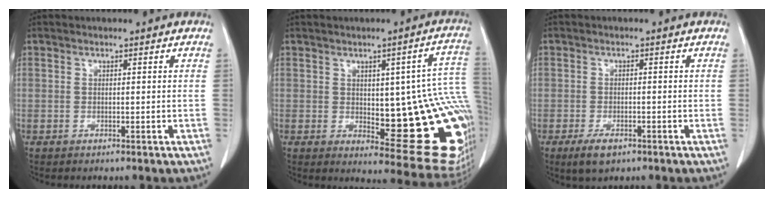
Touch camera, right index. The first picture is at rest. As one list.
[{"total": 20.3, "force": [-0.8, 5.3, 19.5], "torque": [-0.148, 0.014, 0.008]}, {"total": 3.7, "force": [-2.2, 1.7, 2.4], "torque": [-0.050, -0.004, -0.033]}]